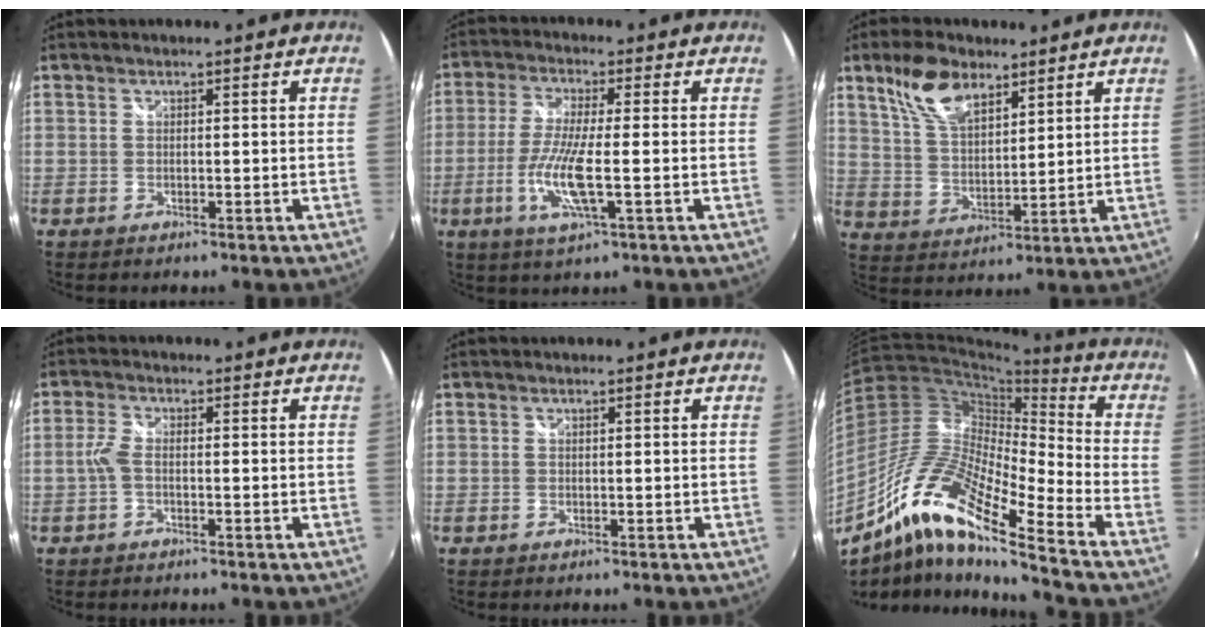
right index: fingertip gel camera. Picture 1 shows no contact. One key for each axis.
{"total": 9.4, "fx": -2.4, "fy": 1.2, "fz": 9.1, "tx": -0.184, "ty": -0.013, "tz": -0.049}
{"total": 10.5, "fx": 6.8, "fy": 4.9, "fz": 6.3, "tx": -0.122, "ty": 0.016, "tz": 0.135}
{"total": 2.6, "fx": -0.6, "fy": 0.9, "fz": 2.3, "tx": -0.055, "ty": 0.005, "tz": -0.014}
{"total": 0.0}
{"total": 16.1, "fx": -10.4, "fy": 2.2, "fz": 12.1, "tx": -0.224, "ty": -0.003, "tz": -0.217}